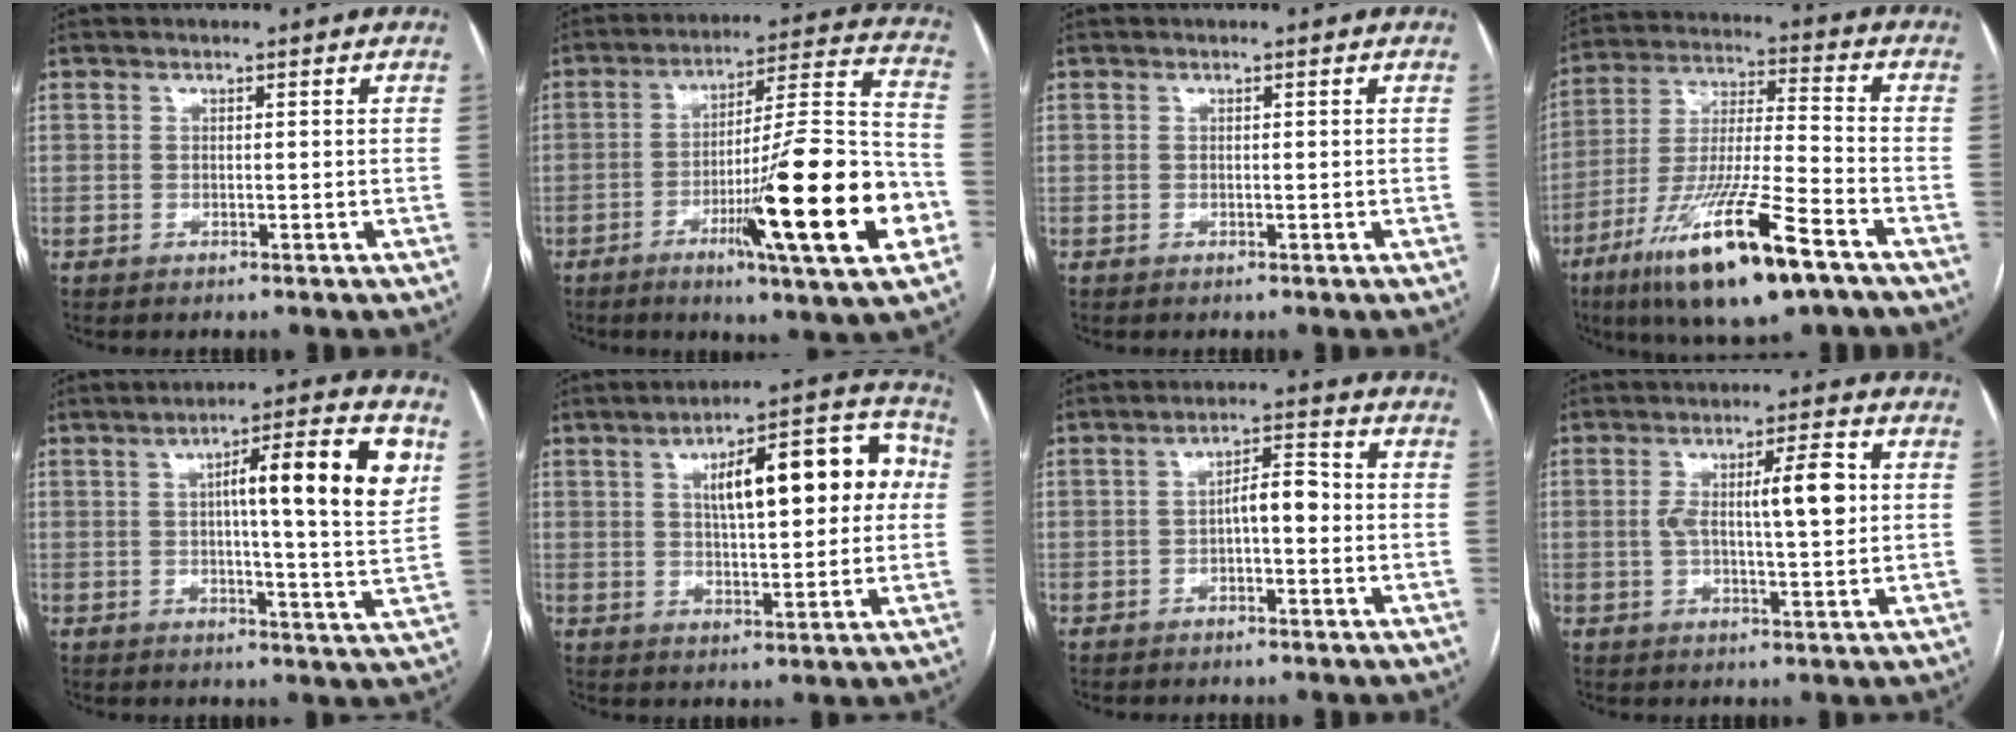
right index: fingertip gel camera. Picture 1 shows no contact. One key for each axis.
{"total": 21.9, "fx": -7.5, "fy": 0.6, "fz": 20.6, "tx": -0.288, "ty": -0.010, "tz": -0.114}
{"total": 0.0}
{"total": 18.8, "fx": -10.9, "fy": 1.9, "fz": 15.3, "tx": -0.297, "ty": -0.040, "tz": -0.191}
{"total": 13.9, "fx": 3.9, "fy": 0.9, "fz": 13.3, "tx": -0.191, "ty": 0.015, "tz": 0.052}
{"total": 15.1, "fx": 3.2, "fy": 4.8, "fz": 14.0, "tx": -0.188, "ty": 0.045, "tz": 0.048}
{"total": 4.5, "fx": -0.7, "fy": 1.5, "fz": 4.2, "tx": -0.067, "ty": 0.022, "tz": -0.009}
{"total": 7.8, "fx": 1.1, "fy": 1.3, "fz": 7.7, "tx": -0.127, "ty": 0.013, "tz": 0.021}